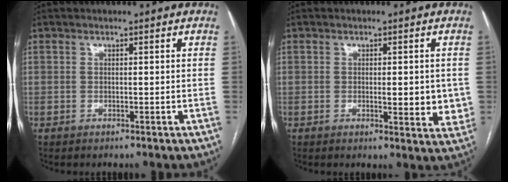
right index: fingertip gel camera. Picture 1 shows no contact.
{"total": 5.3, "force": [-0.2, 1.9, 5.0], "torque": [-0.057, -0.007, -0.002]}